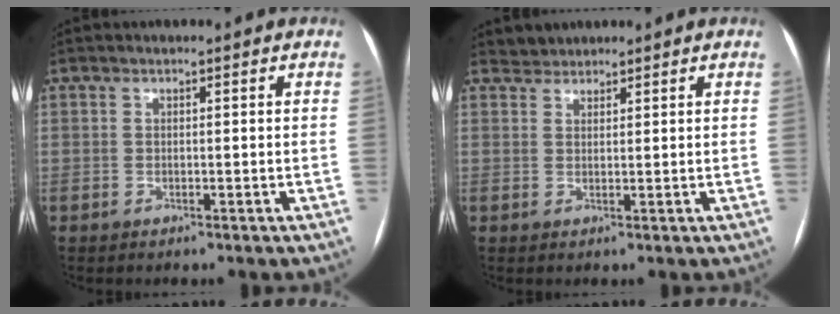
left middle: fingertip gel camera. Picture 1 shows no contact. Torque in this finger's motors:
{"motor_torque": [0.06, -0.09, -0.04, -0.02]}